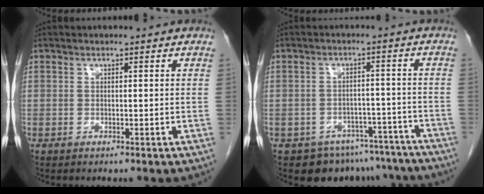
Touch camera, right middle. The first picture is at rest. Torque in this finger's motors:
{"motor_torque": [-0.76, -0.65, -0.05, -0.01]}